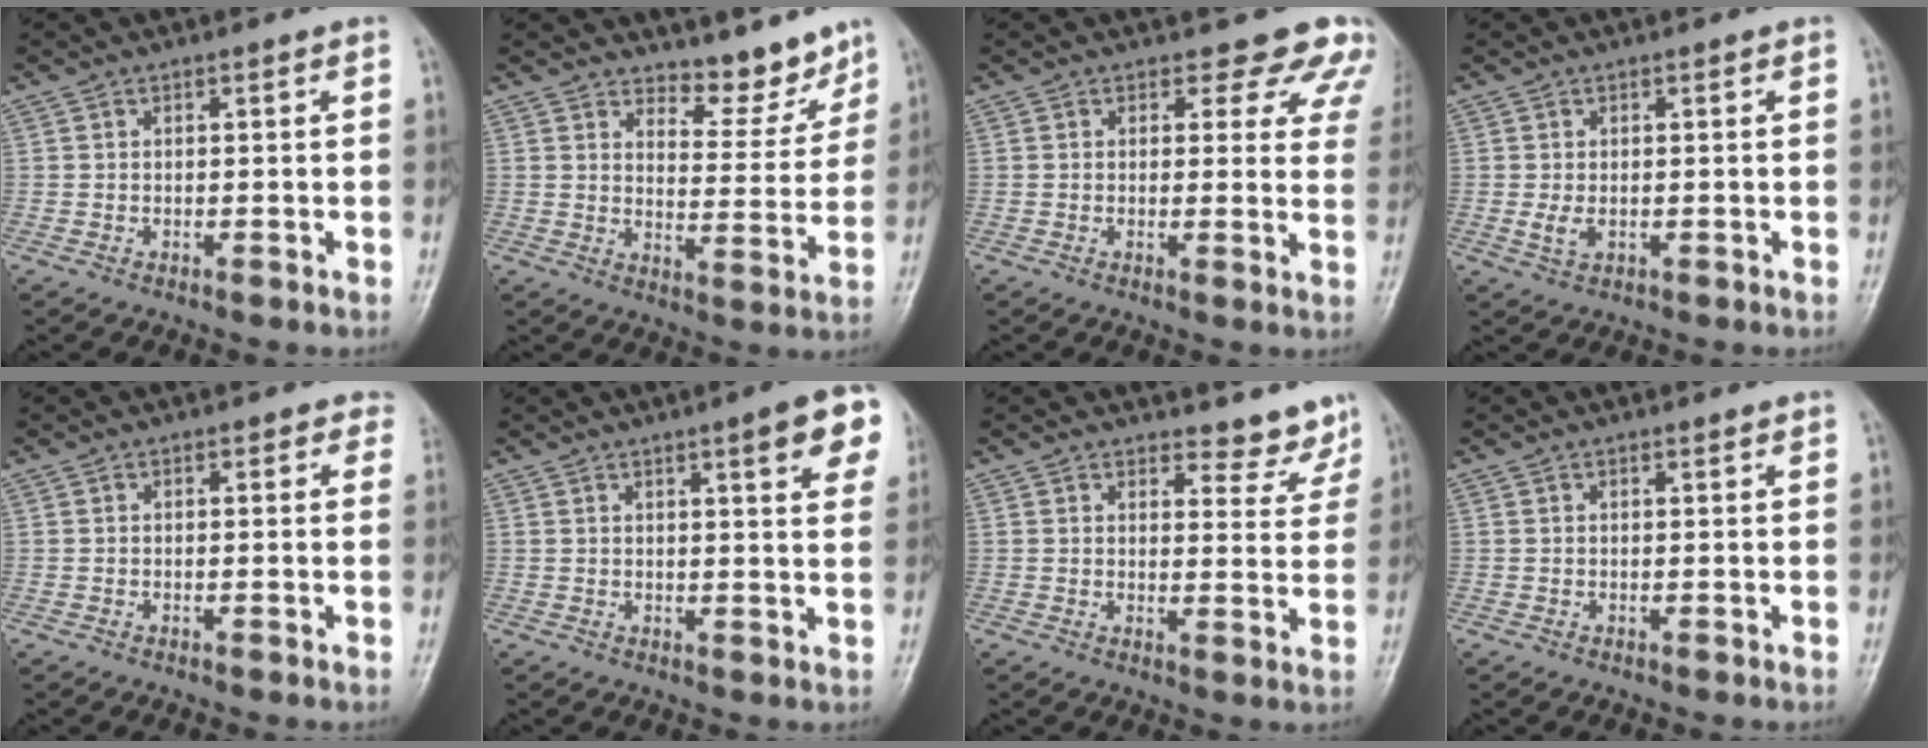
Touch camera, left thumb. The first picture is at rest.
{"total": 7.8, "force": [7.1, 2.8, 1.9], "torque": [0.005, -0.066, 0.107]}
{"total": 9.3, "force": [8.0, 4.4, 2.0], "torque": [0.031, -0.040, 0.059]}
{"total": 2.1, "force": [-0.2, 1.3, 1.7], "torque": [-0.035, -0.006, -0.001]}
{"total": 2.1, "force": [1.5, 1.3, 0.7], "torque": [0.020, -0.004, 0.002]}
{"total": 9.3, "force": [4.7, 1.8, 7.8], "torque": [-0.077, -0.014, 0.053]}
{"total": 6.2, "force": [5.7, 2.2, 0.4], "torque": [0.022, -0.051, 0.061]}
{"total": 0.6, "force": [0.5, 0.1, 0.2], "torque": [-0.006, -0.004, 0.008]}